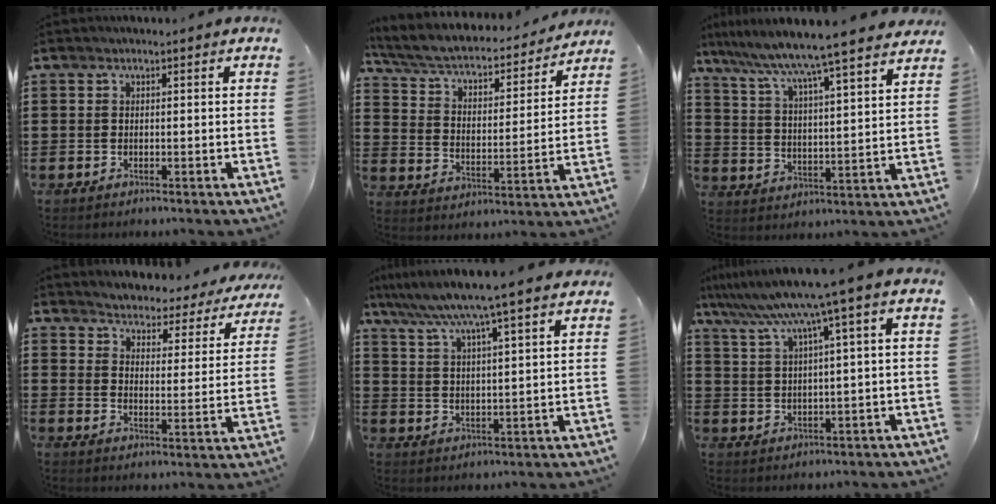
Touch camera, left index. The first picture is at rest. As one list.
[{"total": 5.0, "force": [4.2, 1.2, 2.6], "torque": [-0.069, -0.032, 0.065]}, {"total": 6.8, "force": [6.1, -1.3, 2.8], "torque": [-0.080, -0.051, 0.093]}, {"total": 3.4, "force": [3.3, 0.2, -0.3], "torque": [-0.019, -0.033, 0.050]}, {"total": 7.1, "force": [6.0, -1.0, 3.7], "torque": [-0.094, -0.036, 0.098]}, {"total": 8.2, "force": [5.0, -0.5, 6.5], "torque": [-0.141, -0.028, 0.082]}]